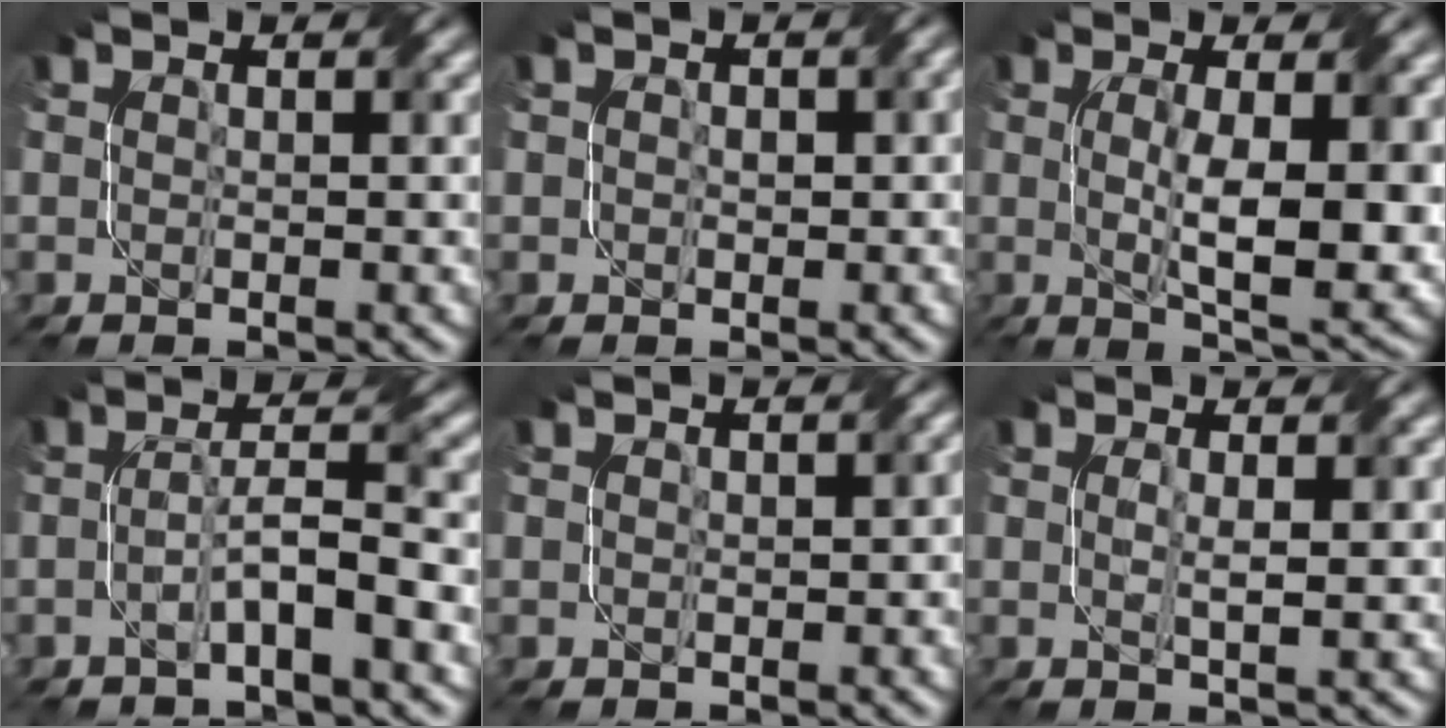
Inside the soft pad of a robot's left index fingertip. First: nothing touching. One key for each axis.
{"total": 1.5, "fx": 0.3, "fy": 1.0, "fz": 1.0, "tx": -0.011, "ty": 0.002, "tz": 0.006}
{"total": 8.4, "fx": 0.2, "fy": 2.4, "fz": 8.0, "tx": -0.128, "ty": -0.008, "tz": 0.010}
{"total": 3.7, "fx": -1.7, "fy": 0.3, "fz": 3.3, "tx": -0.061, "ty": 0.017, "tz": -0.037}
{"total": 0.7, "fx": 0.1, "fy": 0.5, "fz": 0.5, "tx": -0.006, "ty": 0.001, "tz": 0.002}
{"total": 1.4, "fx": 0.3, "fy": 0.1, "fz": 1.4, "tx": -0.025, "ty": -0.002, "tz": 0.005}